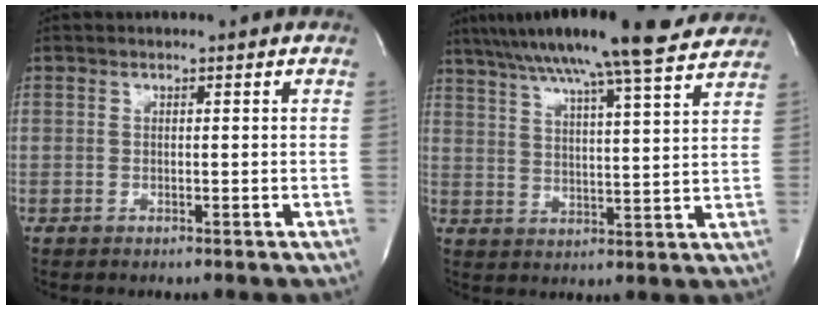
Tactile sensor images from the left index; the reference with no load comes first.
{"total": 21.8, "force": [18.2, 1.2, 12.0], "torque": [-0.204, 0.031, 0.257]}